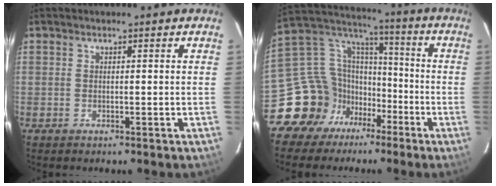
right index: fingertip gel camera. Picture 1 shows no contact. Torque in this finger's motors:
{"motor_torque": [0.77, -0.74, 0.02, -0.10]}